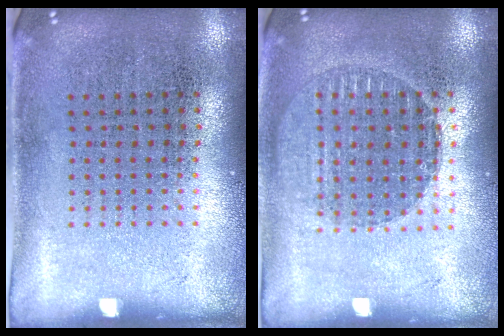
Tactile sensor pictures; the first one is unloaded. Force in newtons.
{"total": 1.4, "press": 1.2, "slide": 0.6}